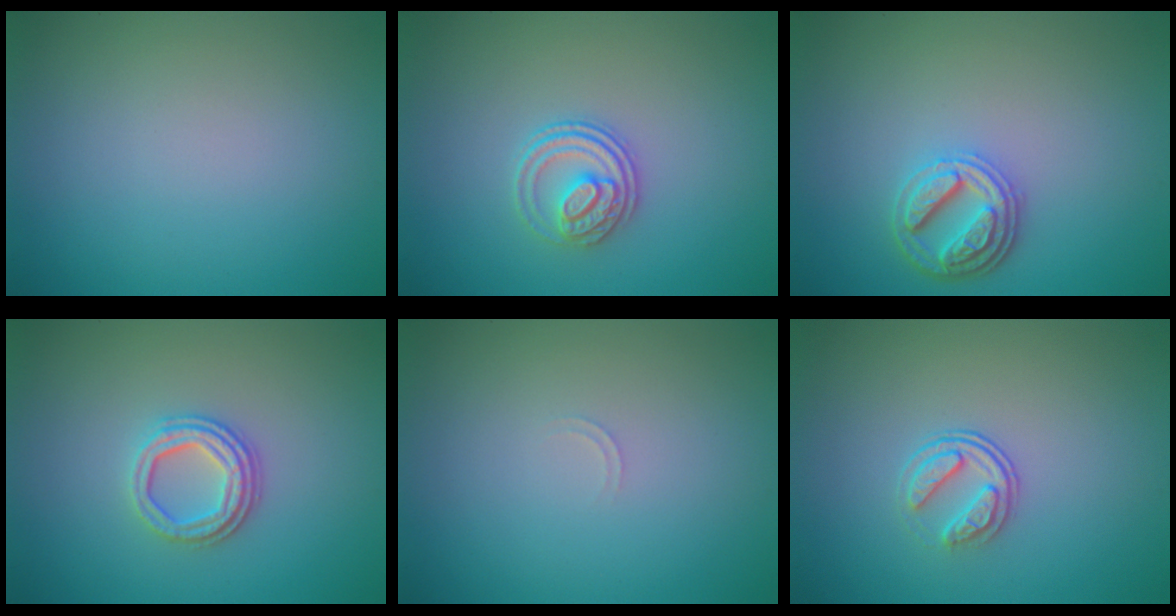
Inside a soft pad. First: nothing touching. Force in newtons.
{"total": 2.8, "press": 2.6, "slide": 1.2}
{"total": 3.5, "press": 3.1, "slide": 1.6}
{"total": 3.1, "press": 2.6, "slide": 1.6}
{"total": 0.6, "press": 0.6, "slide": 0.2}
{"total": 2.3, "press": 1.7, "slide": 1.6}